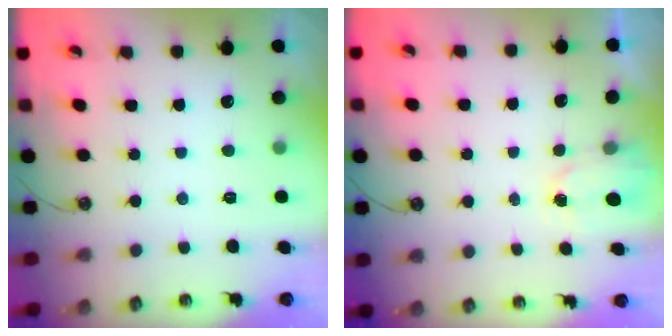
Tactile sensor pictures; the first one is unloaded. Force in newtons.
{"total": 1.5, "press": 1.5, "slide": 0.3}